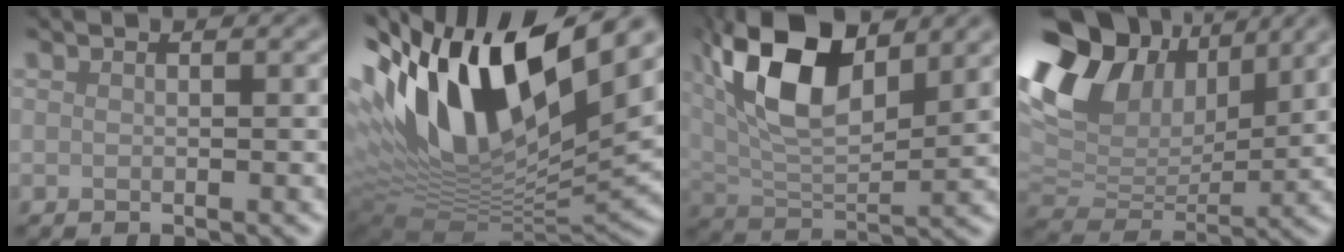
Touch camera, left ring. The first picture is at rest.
{"total": 16.3, "force": [5.4, 6.5, 14.0], "torque": [-0.265, 0.011, 0.094]}
{"total": 10.7, "force": [4.2, 5.1, 8.5], "torque": [-0.174, 0.012, 0.078]}
{"total": 13.3, "force": [5.9, 8.9, 8.0], "torque": [-0.177, 0.029, 0.107]}